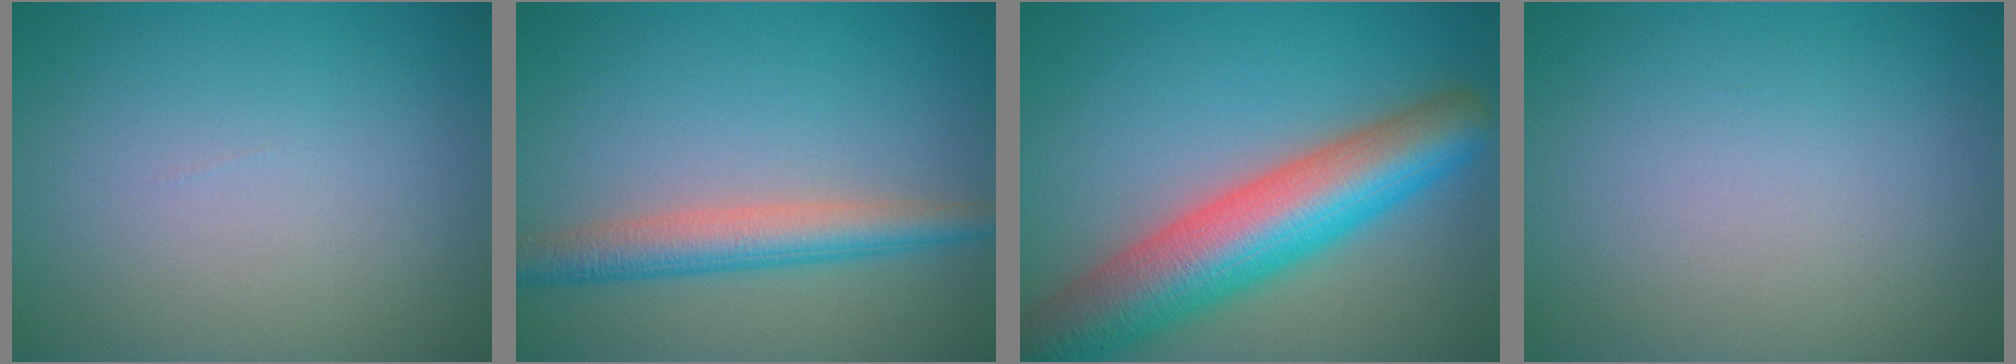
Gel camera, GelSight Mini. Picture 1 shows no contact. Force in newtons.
{"total": 4.3, "press": 4.3, "slide": 0.1}
{"total": 10.9, "press": 10.9, "slide": 0.6}
{"total": 0.0}